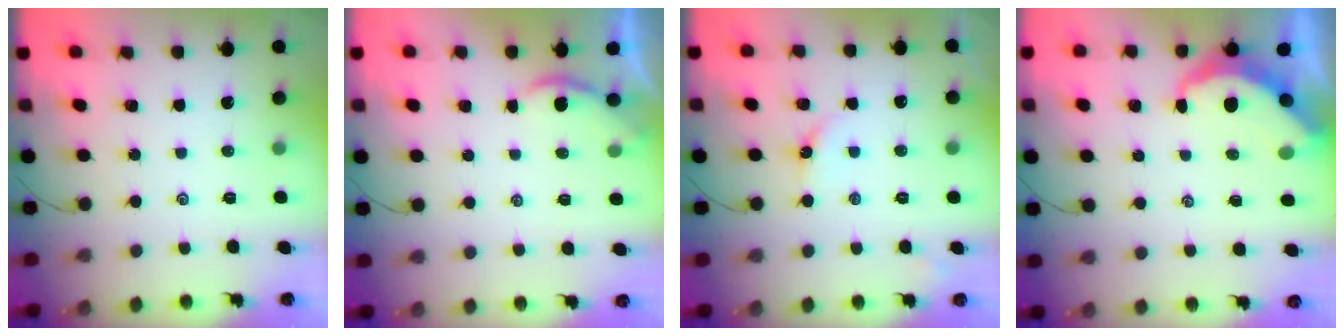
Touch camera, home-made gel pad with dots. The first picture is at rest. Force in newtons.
{"total": 1.2, "press": 1.1, "slide": 0.1}
{"total": 3.2, "press": 3.1, "slide": 0.5}
{"total": 6.0, "press": 6.0, "slide": 0.4}